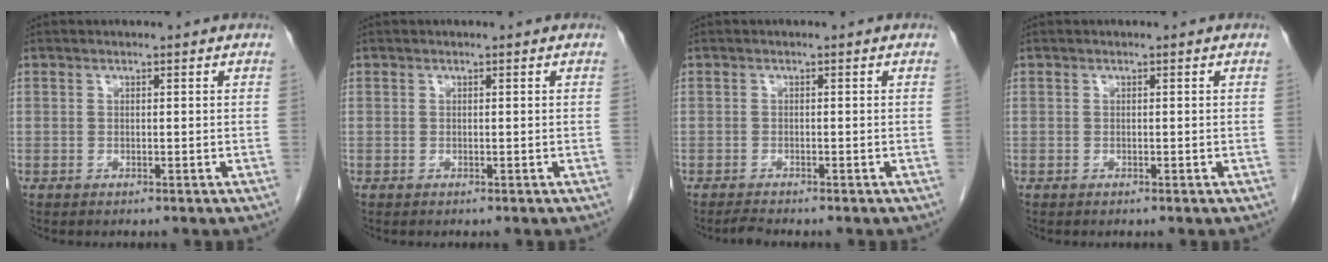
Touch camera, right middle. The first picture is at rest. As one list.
[{"total": 0.0}, {"total": 1.1, "force": [-1.0, -0.2, 0.2], "torque": [-0.013, -0.007, -0.019]}, {"total": 0.0}]